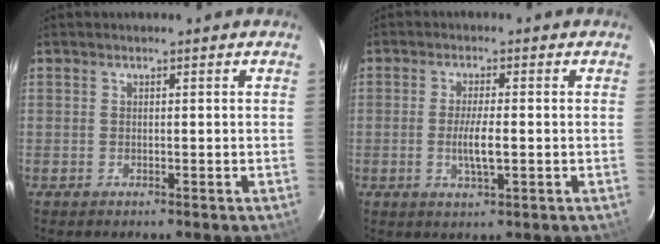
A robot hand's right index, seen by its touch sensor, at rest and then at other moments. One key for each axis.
{"total": 4.6, "fx": -0.8, "fy": 0.8, "fz": 4.5, "tx": -0.085, "ty": -0.005, "tz": -0.012}